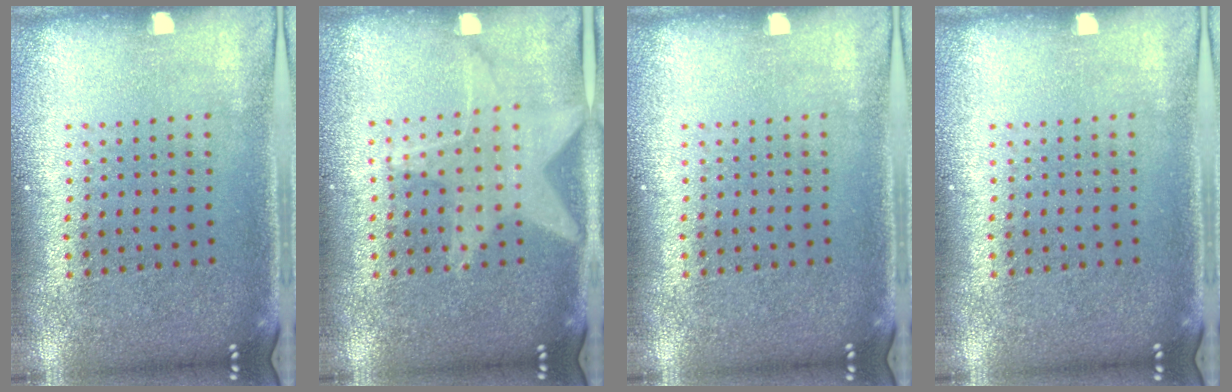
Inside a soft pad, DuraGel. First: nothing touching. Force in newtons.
{"total": 1.5, "press": 1.5, "slide": 0.4}
{"total": 0.0}
{"total": 0.0}